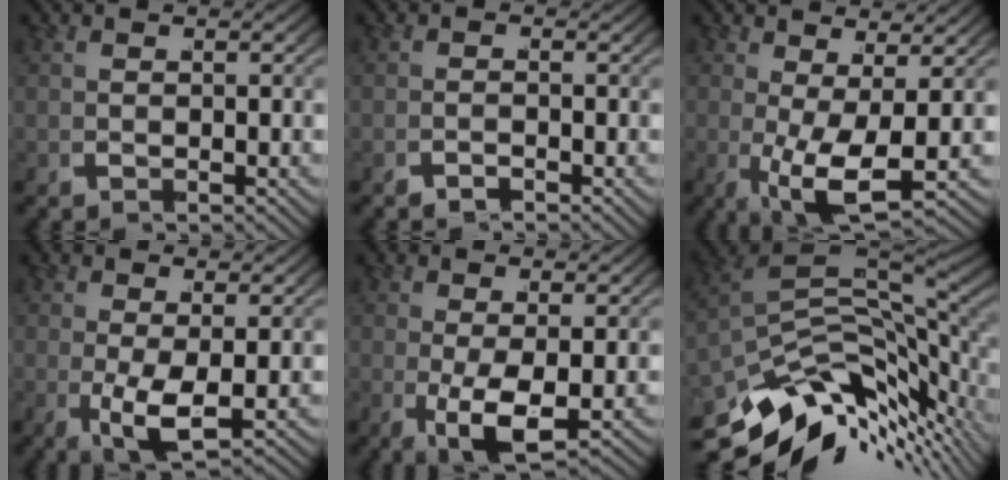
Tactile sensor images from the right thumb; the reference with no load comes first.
{"total": 1.6, "force": [-1.4, 0.0, -0.6], "torque": [0.007, -0.008, -0.031]}
{"total": 5.3, "force": [-0.4, 2.3, 4.7], "torque": [-0.089, -0.024, -0.005]}
{"total": 3.8, "force": [-0.6, 2.0, 3.2], "torque": [-0.063, -0.028, -0.006]}
{"total": 4.3, "force": [-1.1, 2.2, 3.5], "torque": [-0.065, -0.029, -0.013]}
{"total": 13.5, "force": [-5.5, 7.8, 9.5], "torque": [-0.154, -0.031, -0.074]}